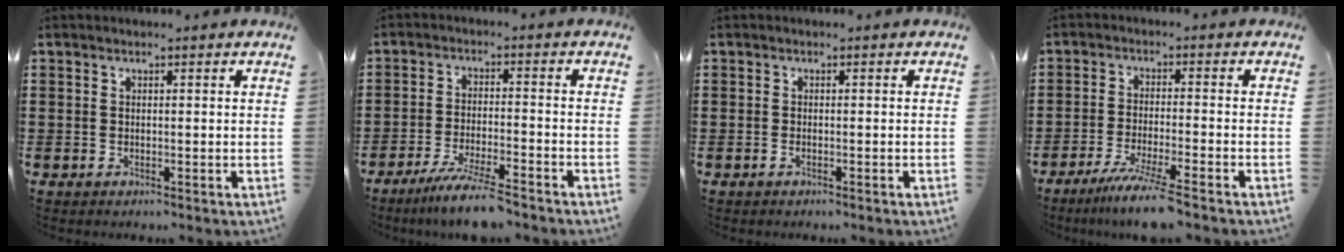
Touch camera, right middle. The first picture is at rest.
{"total": 6.3, "force": [-5.3, -0.1, 3.4], "torque": [-0.067, -0.014, -0.097]}
{"total": 0.5, "force": [-0.4, 0.1, 0.4], "torque": [-0.009, -0.002, -0.006]}
{"total": 5.8, "force": [-4.7, -0.5, 3.4], "torque": [-0.067, -0.022, -0.085]}